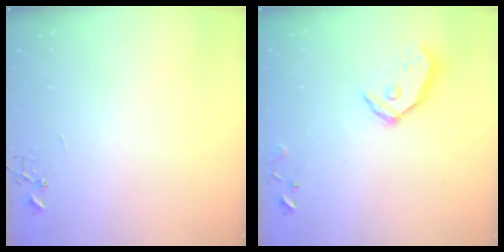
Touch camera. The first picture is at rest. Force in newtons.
{"total": 14.1, "press": 13.9, "slide": 2.0}